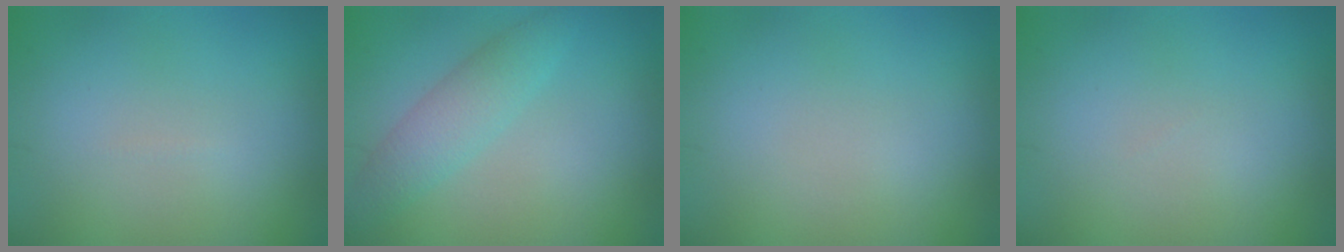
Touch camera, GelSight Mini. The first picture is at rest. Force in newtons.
{"total": 2.4, "press": 2.4, "slide": 0.2}
{"total": 0.0}
{"total": 0.0}